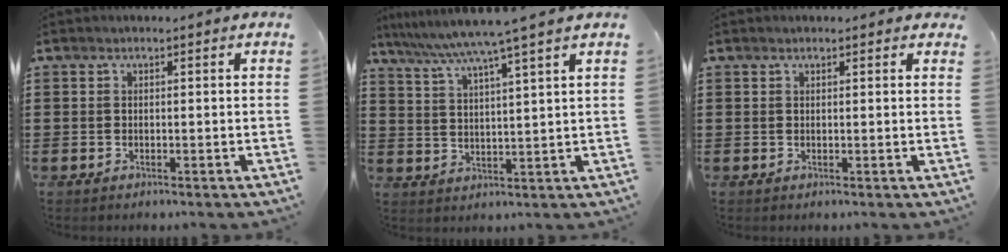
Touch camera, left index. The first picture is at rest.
{"total": 6.4, "force": [5.3, -1.3, 3.4], "torque": [-0.084, -0.029, 0.086]}
{"total": 0.8, "force": [0.6, 0.4, 0.5], "torque": [-0.010, 0.004, 0.011]}